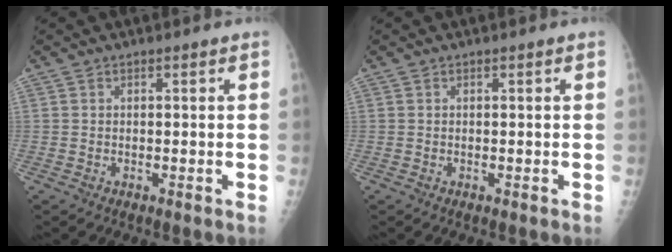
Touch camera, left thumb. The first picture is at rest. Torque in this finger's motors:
{"motor_torque": [-0.02, 0.01, -0.01, 0.00, 0.00]}